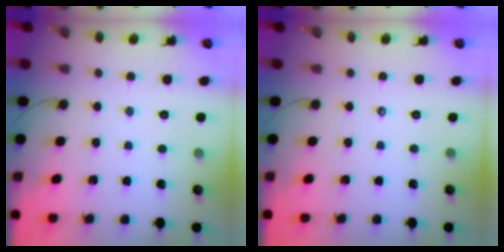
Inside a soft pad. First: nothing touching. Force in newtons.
{"total": 0.0}